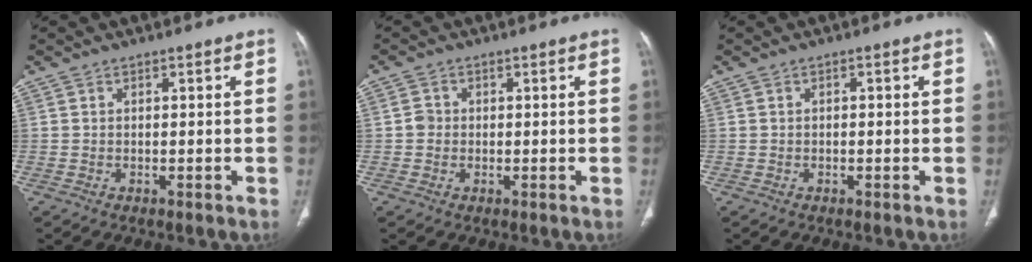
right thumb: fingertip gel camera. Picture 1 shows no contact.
{"total": 2.0, "force": [0.0, 1.9, 0.8], "torque": [-0.004, 0.006, -0.001]}
{"total": 0.7, "force": [0.0, 0.3, 0.6], "torque": [-0.009, 0.003, 0.000]}